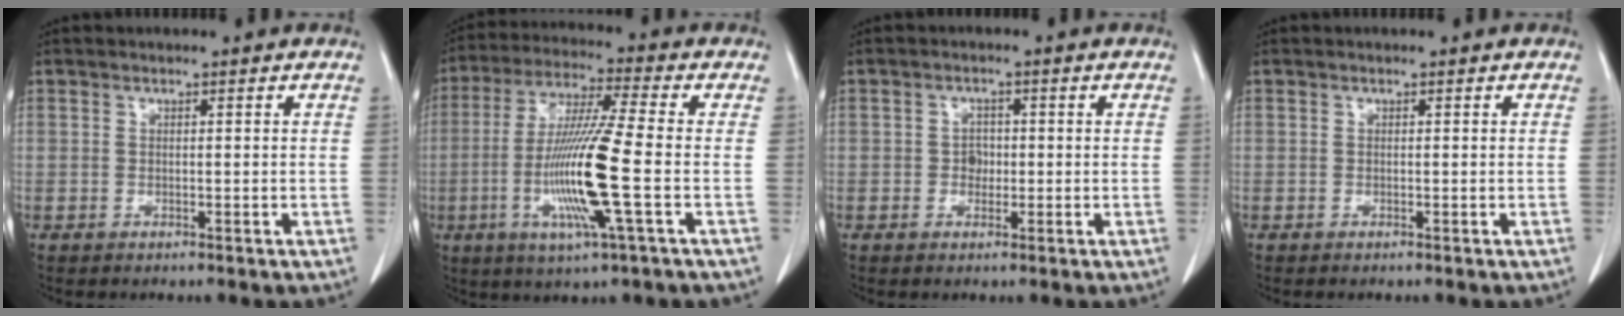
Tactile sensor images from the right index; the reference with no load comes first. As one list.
[{"total": 13.9, "force": [-3.1, -0.6, 13.5], "torque": [-0.276, -0.015, -0.068]}, {"total": 2.0, "force": [-0.2, 1.6, 1.1], "torque": [-0.014, 0.005, -0.004]}, {"total": 0.0}]